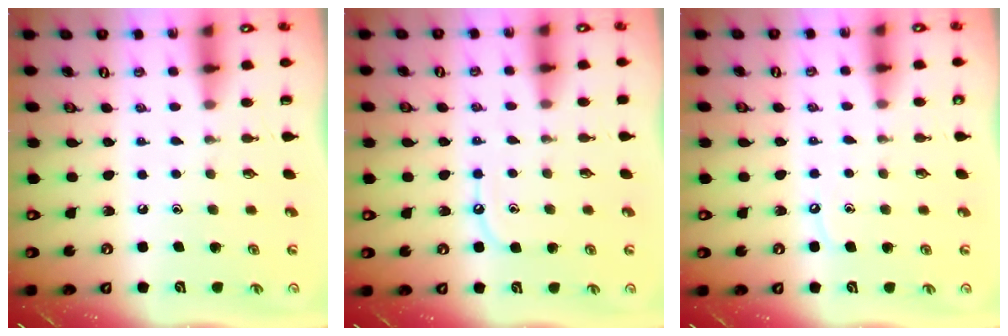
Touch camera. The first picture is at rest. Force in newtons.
{"total": 6.9, "press": 6.9, "slide": 0.8}
{"total": 3.6, "press": 3.6, "slide": 0.4}